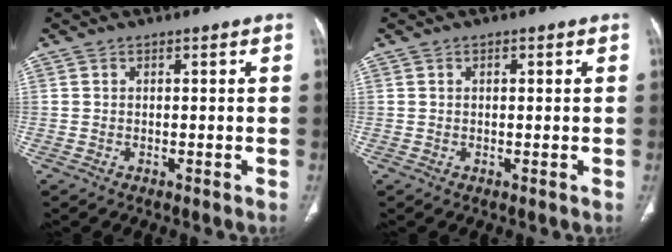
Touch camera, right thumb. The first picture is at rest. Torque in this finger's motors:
{"motor_torque": [-0.08, -0.30, -0.18, 0.03, 0.04]}